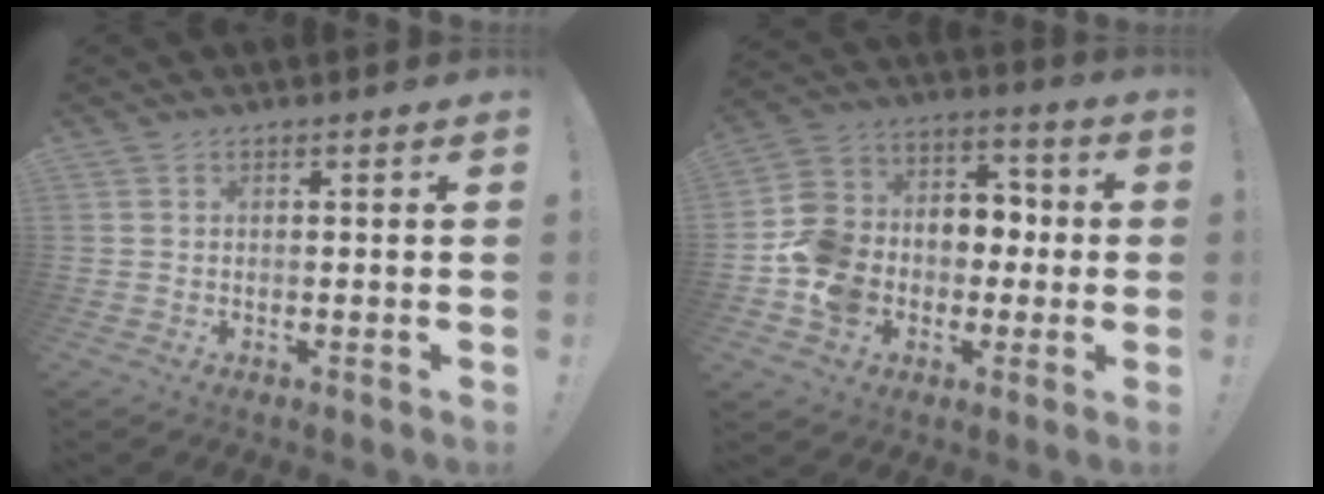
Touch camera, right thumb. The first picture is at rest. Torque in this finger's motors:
{"motor_torque": [2.71, 2.30, 1.37, -0.52, 0.18]}